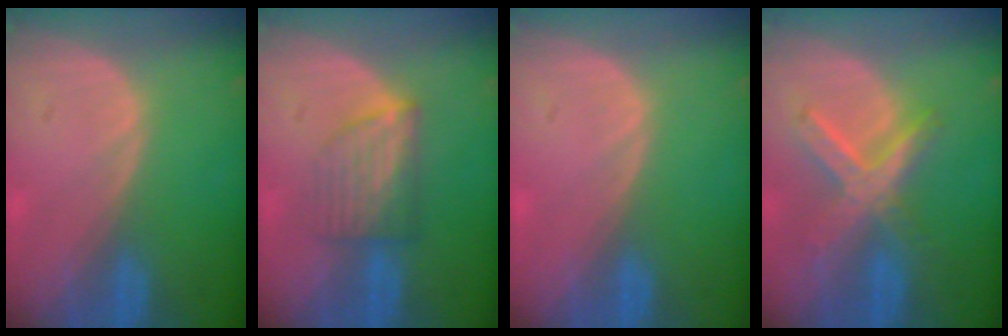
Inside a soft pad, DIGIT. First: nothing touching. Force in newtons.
{"total": 6.1, "press": 5.5, "slide": 2.6}
{"total": 0.5, "press": 0.1, "slide": 0.5}
{"total": 7.6, "press": 6.5, "slide": 3.8}